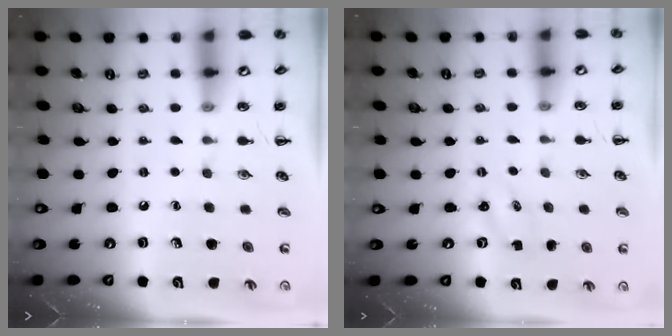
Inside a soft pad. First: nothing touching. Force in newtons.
{"total": 1.3, "press": 1.2, "slide": 0.4}